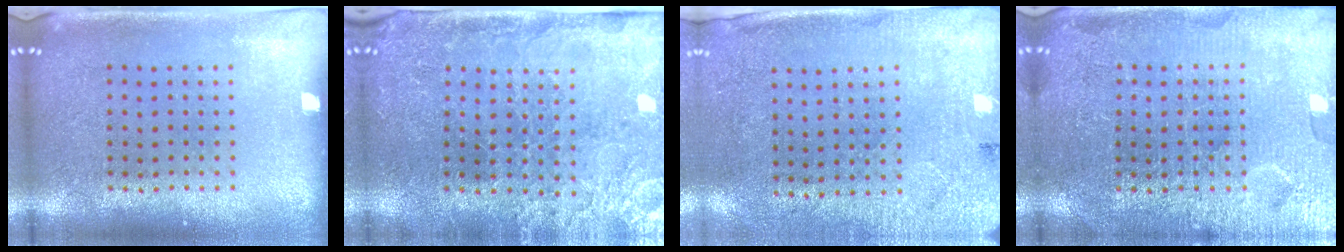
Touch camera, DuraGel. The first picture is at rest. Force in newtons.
{"total": 3.3, "press": 3.2, "slide": 0.8}
{"total": 2.7, "press": 2.2, "slide": 1.6}
{"total": 3.7, "press": 3.7, "slide": 0.5}